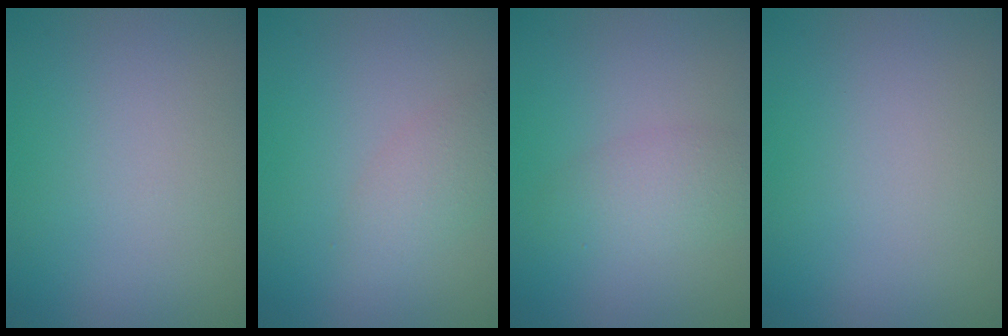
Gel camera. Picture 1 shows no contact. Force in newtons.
{"total": 2.3, "press": 2.3, "slide": 0.0}
{"total": 2.7, "press": 2.7, "slide": 0.2}
{"total": 0.0}